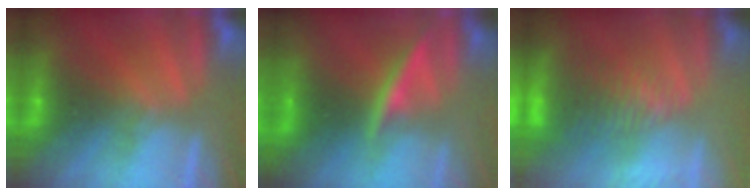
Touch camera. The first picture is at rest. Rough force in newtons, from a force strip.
{"total": 2.4}
{"total": 4.7}